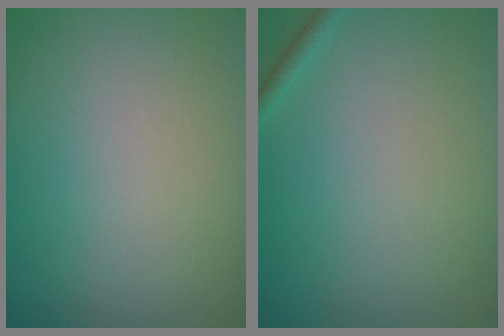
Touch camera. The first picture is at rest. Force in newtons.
{"total": 0.9, "press": 0.9, "slide": 0.1}